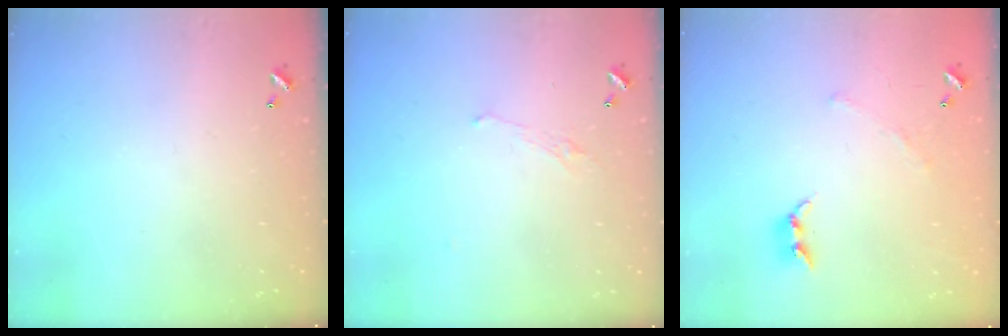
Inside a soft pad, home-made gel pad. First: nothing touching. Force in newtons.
{"total": 0.9, "press": 0.4, "slide": 0.8}
{"total": 3.2, "press": 3.1, "slide": 0.9}